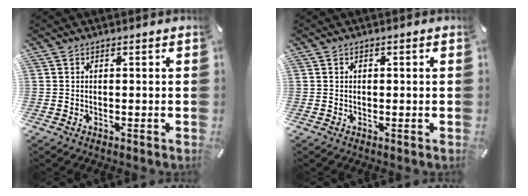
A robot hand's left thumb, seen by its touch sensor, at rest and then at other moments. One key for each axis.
{"total": 0.5, "fx": 0.0, "fy": 0.4, "fz": 0.3, "tx": -0.006, "ty": 0.002, "tz": 0.000}